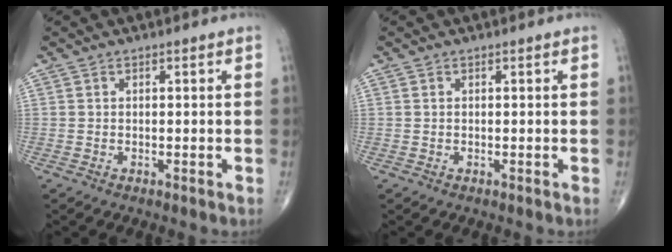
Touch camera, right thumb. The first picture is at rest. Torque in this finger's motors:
{"motor_torque": [0.03, 0.29, 0.09, 0.22, 0.07]}